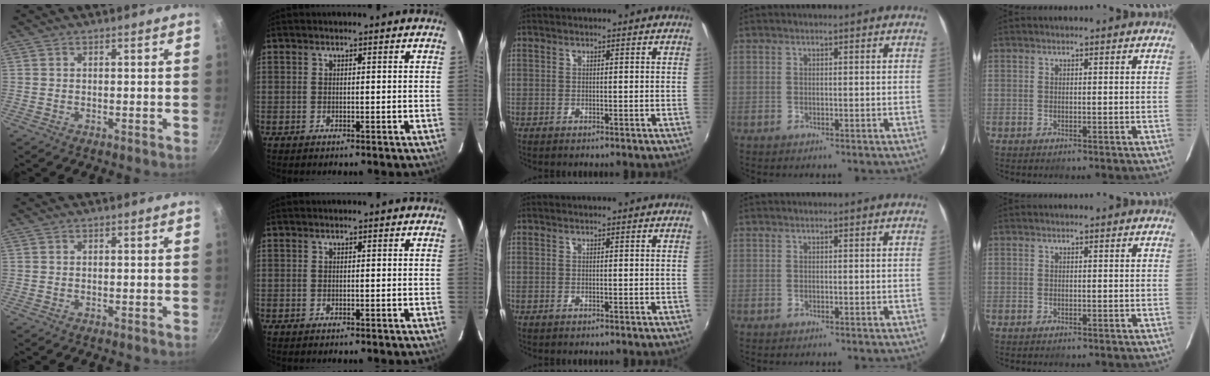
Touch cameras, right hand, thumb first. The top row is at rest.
{}